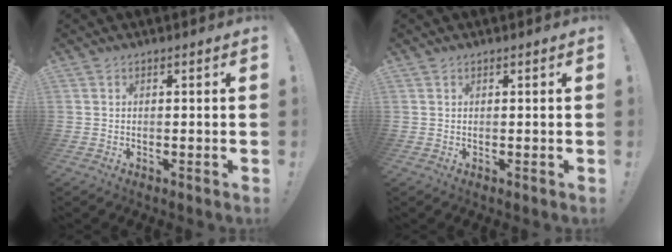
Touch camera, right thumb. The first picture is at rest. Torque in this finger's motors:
{"motor_torque": [-0.21, 0.09, -0.14, 0.07, 0.06]}